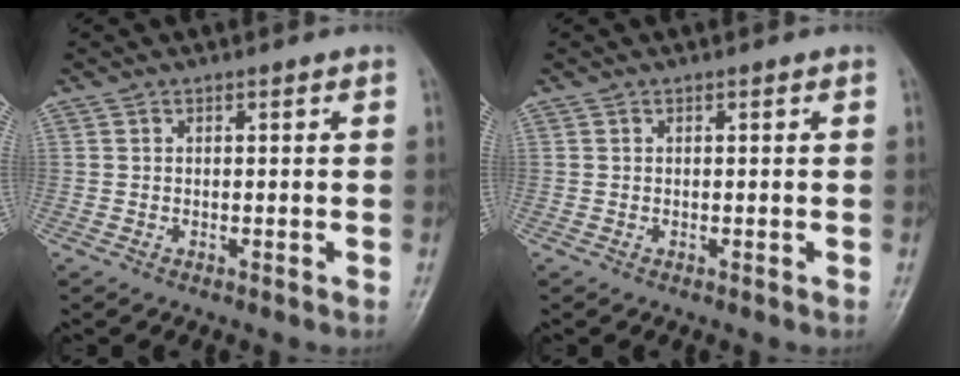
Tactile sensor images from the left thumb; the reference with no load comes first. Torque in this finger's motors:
{"motor_torque": [-0.01, 0.01, -0.08, 0.01, 0.00]}